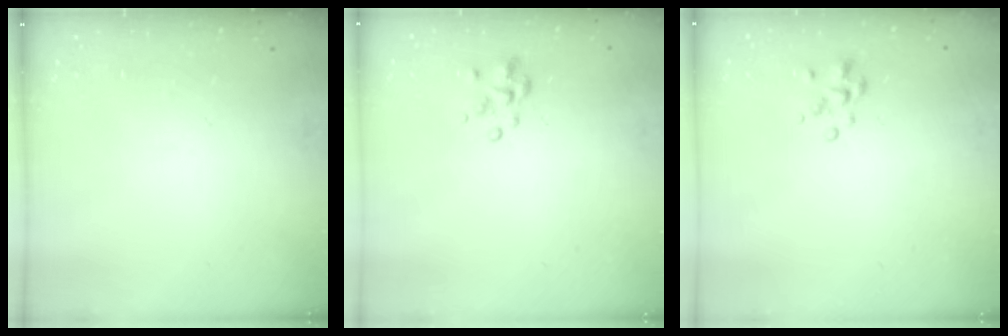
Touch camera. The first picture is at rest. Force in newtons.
{"total": 3.2, "press": 3.1, "slide": 0.8}
{"total": 2.8, "press": 2.7, "slide": 0.6}